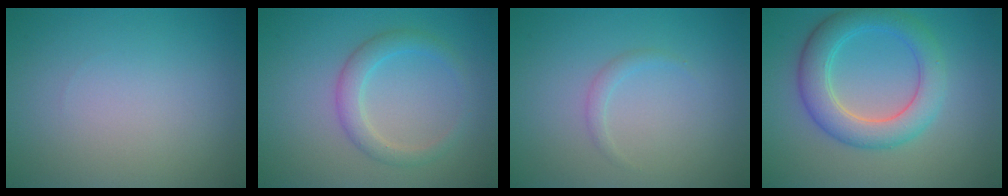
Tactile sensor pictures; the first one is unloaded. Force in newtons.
{"total": 2.5, "press": 2.5, "slide": 0.1}
{"total": 0.9, "press": 0.9, "slide": 0.1}
{"total": 5.3, "press": 5.3, "slide": 0.2}